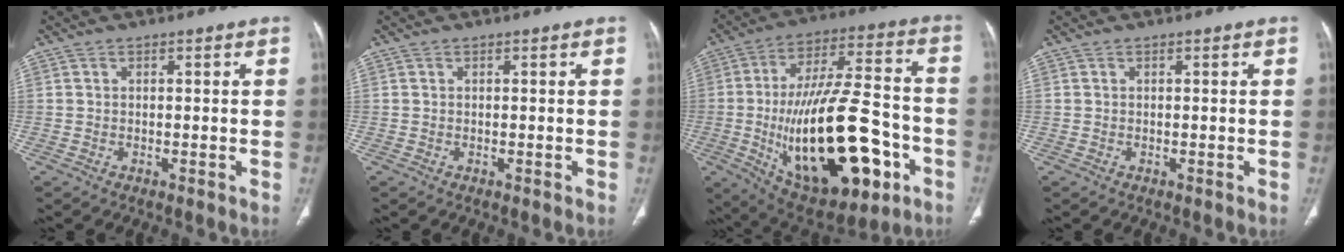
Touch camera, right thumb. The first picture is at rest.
{"total": 0.0}
{"total": 29.8, "force": [-8.3, 13.2, 25.4], "torque": [-0.423, 0.021, -0.110]}
{"total": 0.0}